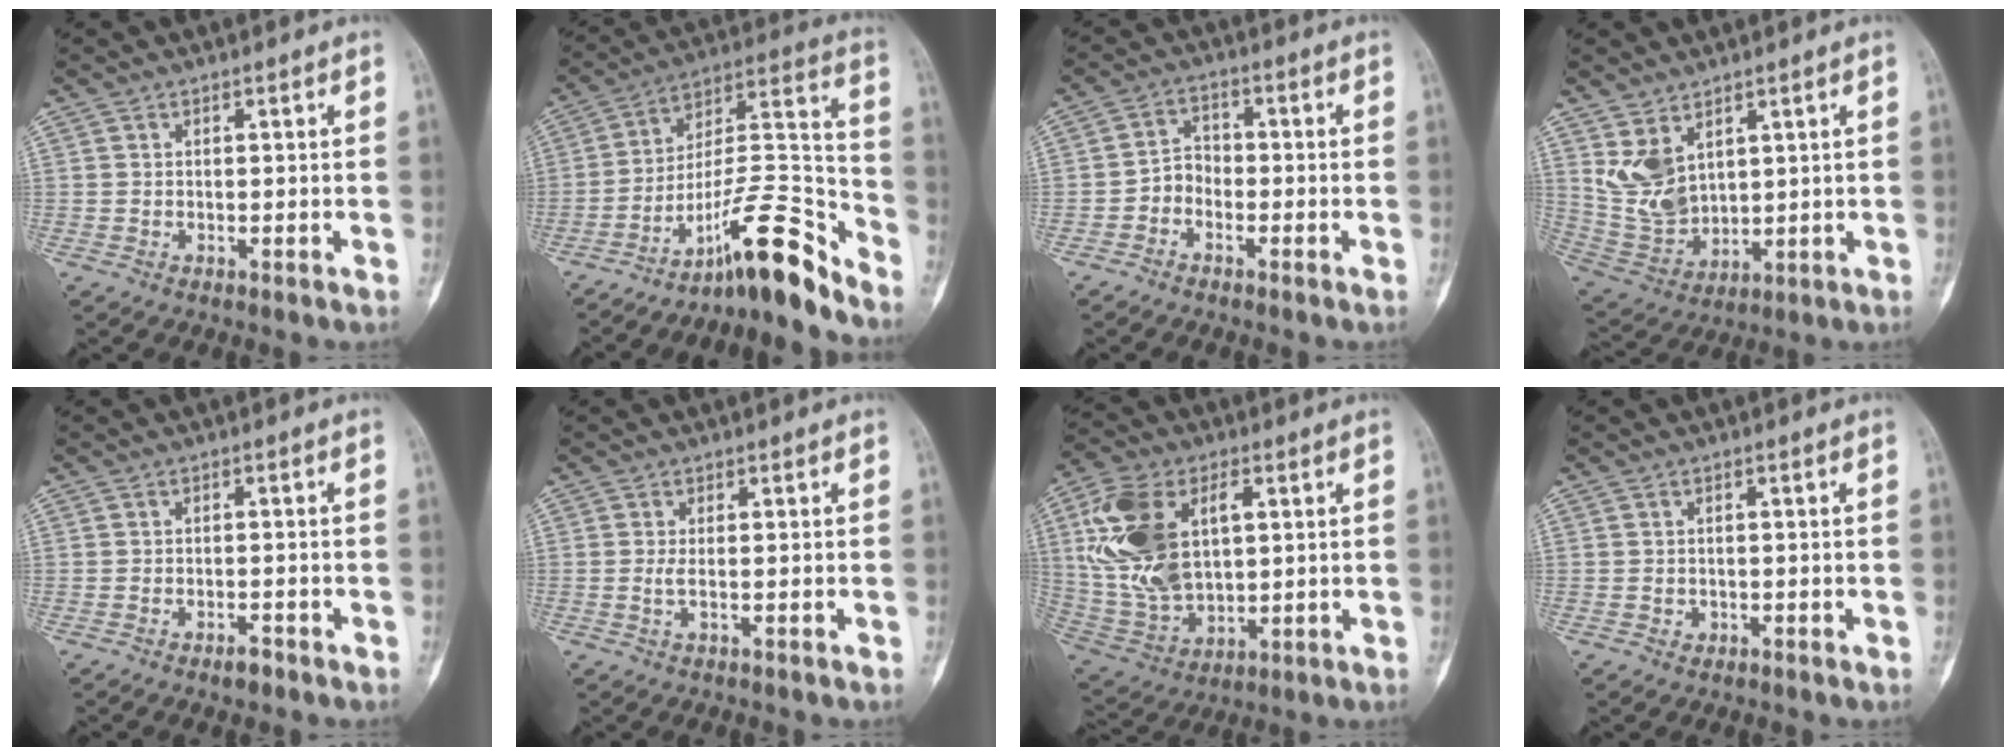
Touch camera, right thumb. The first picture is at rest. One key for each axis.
{"total": 16.5, "fx": -12.3, "fy": 3.1, "fz": 10.5, "tx": -0.148, "ty": 0.130, "tz": -0.206}
{"total": 3.7, "fx": -1.9, "fy": 2.8, "fz": 1.6, "tx": -0.012, "ty": 0.023, "tz": -0.045}
{"total": 9.1, "fx": 4.2, "fy": 5.7, "fz": 5.8, "tx": -0.099, "ty": -0.023, "tz": 0.107}
{"total": 1.9, "fx": -1.4, "fy": 0.8, "fz": 1.1, "tx": -0.015, "ty": 0.007, "tz": -0.022}
{"total": 1.4, "fx": -0.2, "fy": 0.2, "fz": 1.4, "tx": -0.040, "ty": -0.005, "tz": -0.005}
{"total": 18.9, "fx": 4.1, "fy": 11.5, "fz": 14.4, "tx": -0.281, "ty": -0.004, "tz": 0.087}
{"total": 1.1, "fx": -0.4, "fy": 1.0, "fz": 0.3, "tx": 0.004, "ty": 0.008, "tz": -0.004}